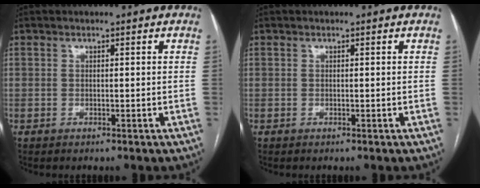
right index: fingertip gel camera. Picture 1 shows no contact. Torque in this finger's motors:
{"motor_torque": [0.00, 0.00, 0.00, 0.00]}